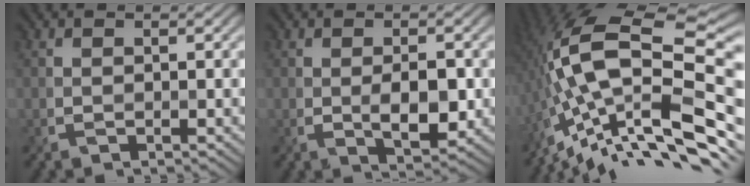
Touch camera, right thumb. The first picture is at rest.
{"total": 4.1, "force": [-0.5, 1.9, 3.6], "torque": [-0.063, -0.007, -0.002]}
{"total": 17.6, "force": [-6.0, 6.0, 15.4], "torque": [-0.281, 0.014, -0.102]}